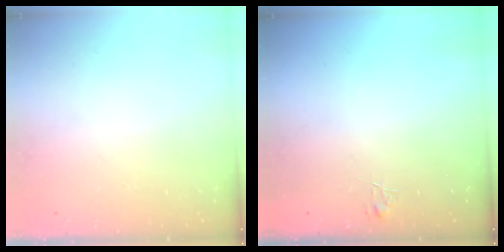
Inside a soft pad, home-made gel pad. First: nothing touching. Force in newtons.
{"total": 4.6, "press": 4.6, "slide": 0.4}